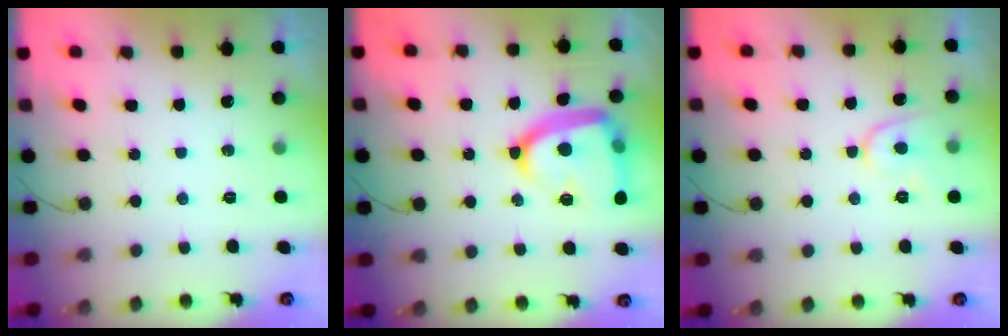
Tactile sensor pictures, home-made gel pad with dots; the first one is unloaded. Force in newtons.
{"total": 18.8, "press": 18.8, "slide": 1.1}
{"total": 7.4, "press": 7.4, "slide": 0.6}